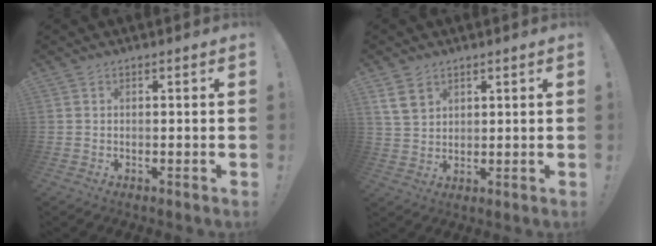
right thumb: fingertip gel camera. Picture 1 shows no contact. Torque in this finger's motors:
{"motor_torque": [-0.12, 0.49, 0.50, 0.38, 0.07]}